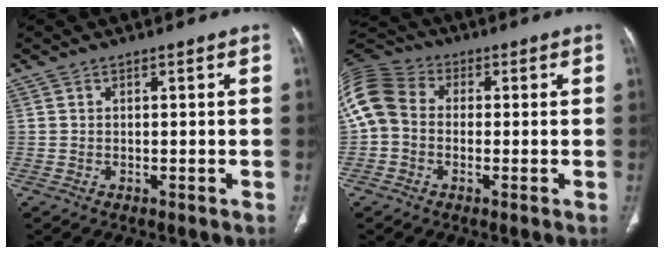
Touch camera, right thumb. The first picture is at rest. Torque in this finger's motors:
{"motor_torque": [0.41, 0.33, 1.25, -0.47, 0.34]}